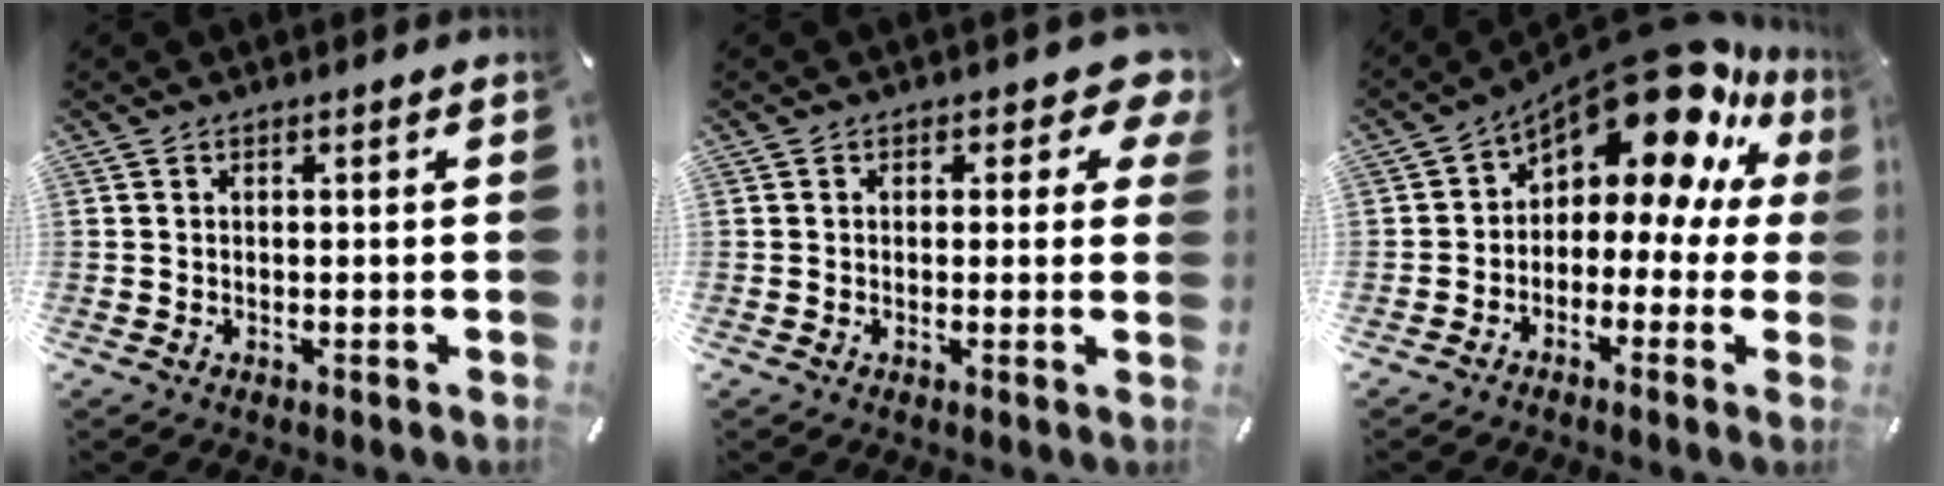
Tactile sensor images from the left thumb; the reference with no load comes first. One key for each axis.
{"total": 5.7, "fx": 2.3, "fy": 3.4, "fz": 3.9, "tx": -0.034, "ty": -0.011, "tz": 0.033}
{"total": 17.9, "fx": 11.0, "fy": 8.8, "fz": 11.0, "tx": -0.167, "ty": -0.088, "tz": 0.188}